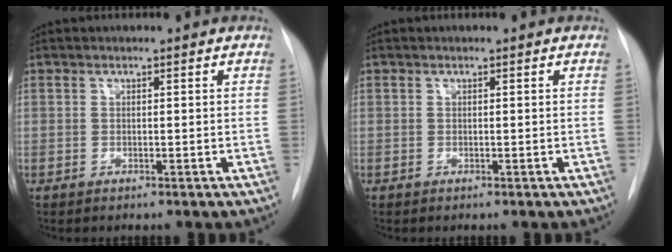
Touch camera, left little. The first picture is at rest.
{"total": 0.0}